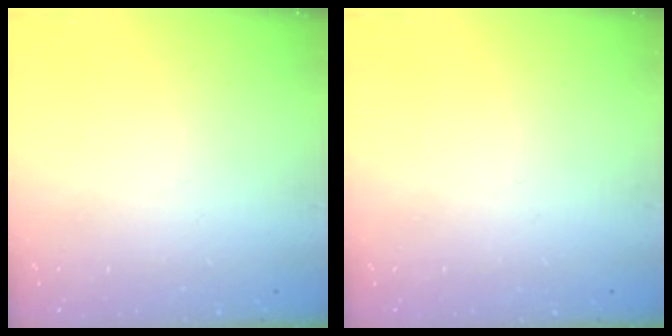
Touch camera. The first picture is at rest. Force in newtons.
{"total": 0.0}